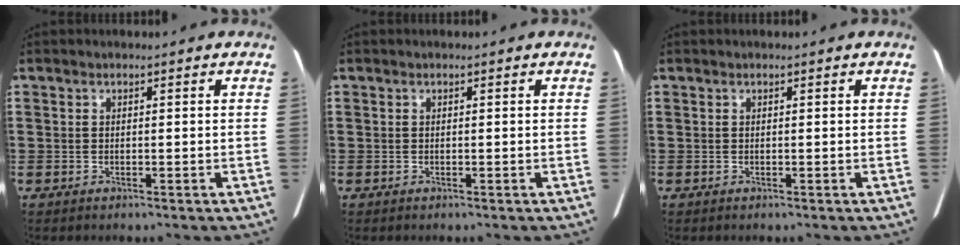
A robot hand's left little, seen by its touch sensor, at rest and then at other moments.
{"total": 0.0}
{"total": 0.0}